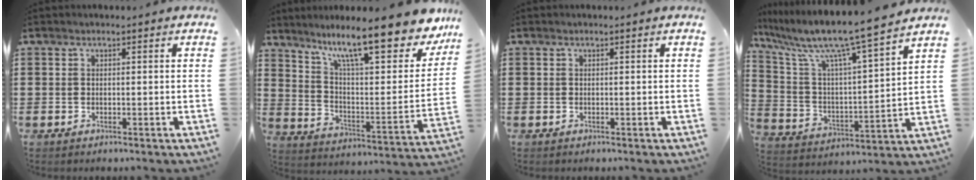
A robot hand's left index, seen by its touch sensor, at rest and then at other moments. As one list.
[{"total": 14.3, "force": [10.7, 2.0, 9.1], "torque": [-0.170, -0.071, 0.175]}, {"total": 0.0}, {"total": 10.1, "force": [8.4, -0.1, 5.6], "torque": [-0.144, -0.063, 0.132]}]